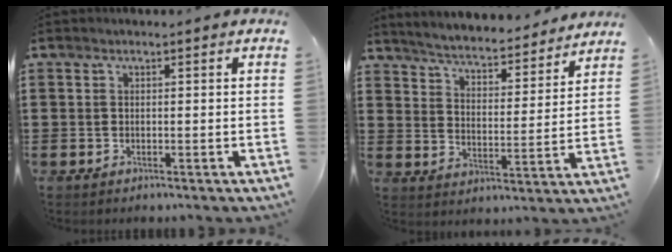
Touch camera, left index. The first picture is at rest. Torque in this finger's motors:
{"motor_torque": [2.14, 0.00, 0.71, 0.08]}